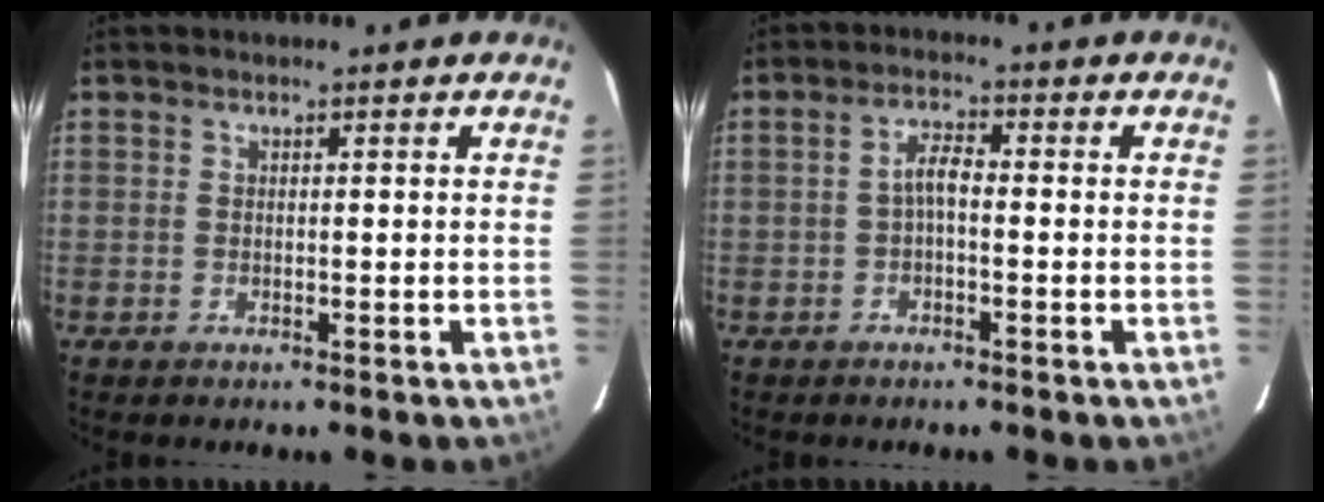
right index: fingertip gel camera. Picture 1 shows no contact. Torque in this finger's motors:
{"motor_torque": [0.49, -0.19, 0.29, 0.08]}